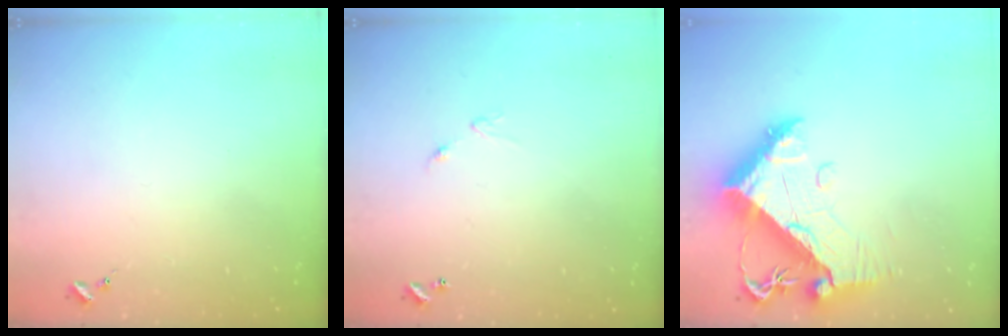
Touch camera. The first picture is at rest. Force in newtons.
{"total": 5.0, "press": 5.0, "slide": 0.5}
{"total": 13.2, "press": 13.1, "slide": 1.4}